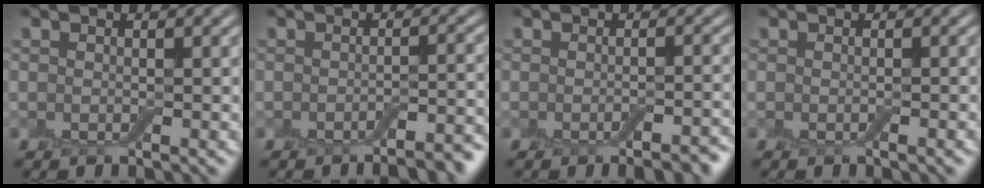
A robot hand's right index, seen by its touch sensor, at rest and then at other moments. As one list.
[{"total": 3.3, "force": [-2.4, 0.7, 2.1], "torque": [-0.023, 0.003, -0.035]}, {"total": 3.0, "force": [-1.7, 0.8, 2.3], "torque": [-0.028, -0.002, -0.022]}, {"total": 0.7, "force": [-0.3, 0.0, 0.6], "torque": [-0.007, 0.001, -0.005]}]